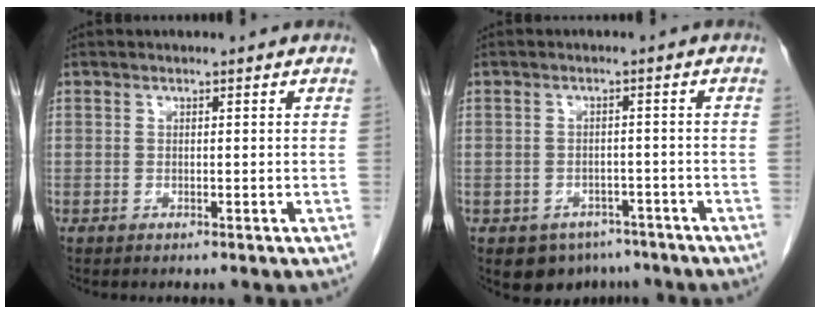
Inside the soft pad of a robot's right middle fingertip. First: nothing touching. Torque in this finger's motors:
{"motor_torque": [0.04, -0.02, 0.02, 0.01]}